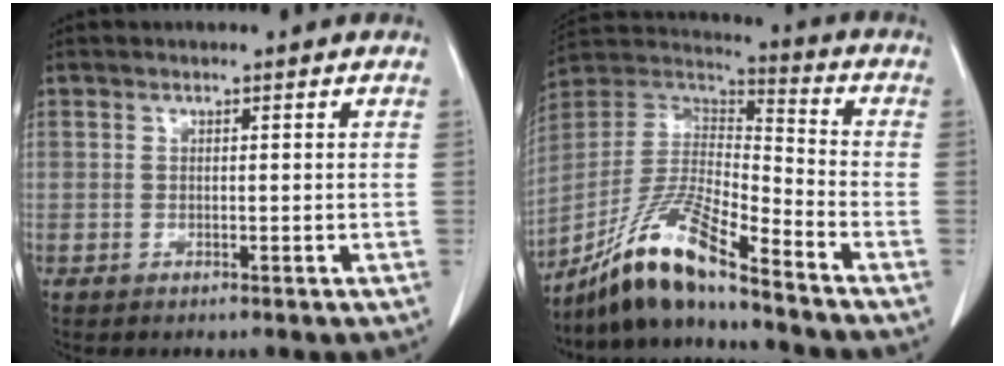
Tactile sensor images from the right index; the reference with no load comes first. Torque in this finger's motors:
{"motor_torque": [1.07, -0.99, 0.26, 0.18]}